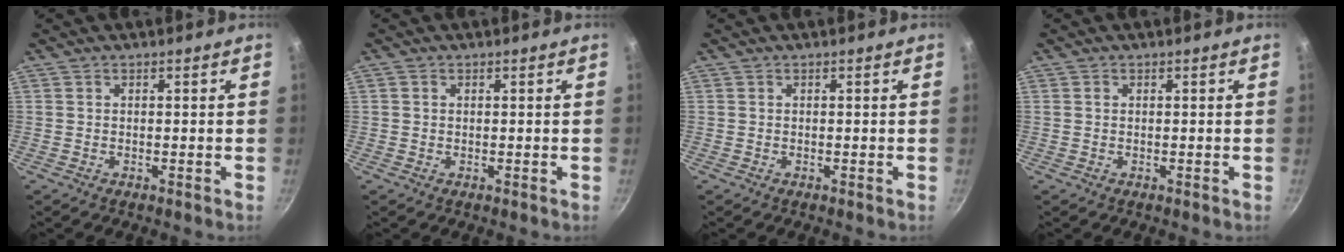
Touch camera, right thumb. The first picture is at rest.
{"total": 0.6, "force": [0.2, 0.5, 0.2], "torque": [-0.002, 0.002, 0.001]}
{"total": 0.0}
{"total": 0.5, "force": [0.1, 0.4, 0.2], "torque": [-0.001, 0.003, 0.001]}